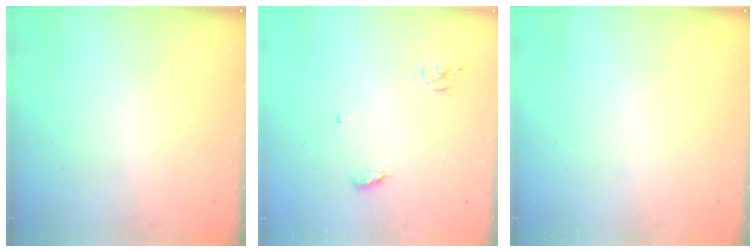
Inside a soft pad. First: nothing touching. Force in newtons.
{"total": 5.1, "press": 5.1, "slide": 0.4}
{"total": 0.0}